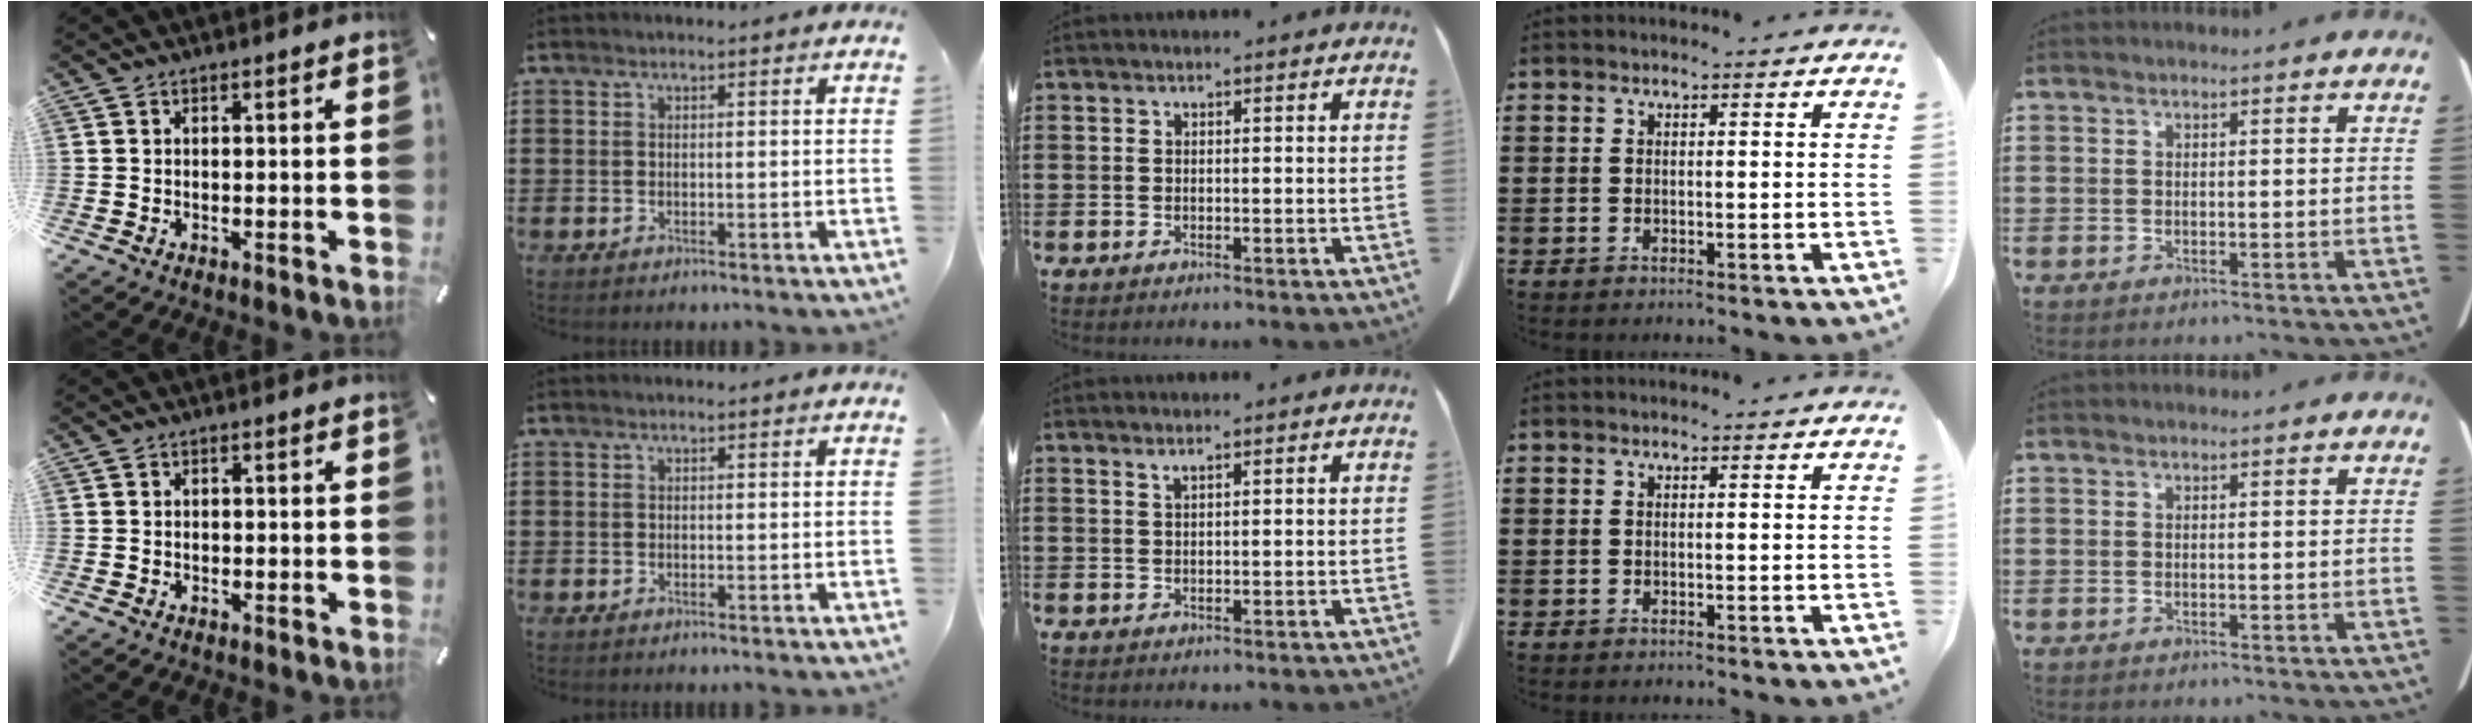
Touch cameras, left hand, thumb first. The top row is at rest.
{"thumb": {"total": 0.6, "force": [-0.1, 0.6, 0.2], "torque": [-0.002, 0.006, -0.004]}, "middle": {"total": 1.1, "force": [0.8, 0.1, 0.7], "torque": [-0.015, -0.002, 0.016]}}